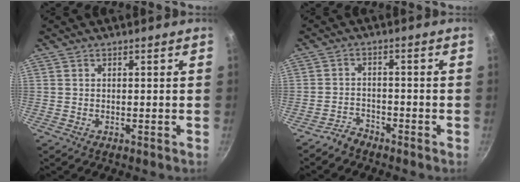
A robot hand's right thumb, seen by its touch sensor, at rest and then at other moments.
{"total": 2.9, "force": [-2.7, 1.0, 0.3], "torque": [0.004, 0.031, -0.050]}